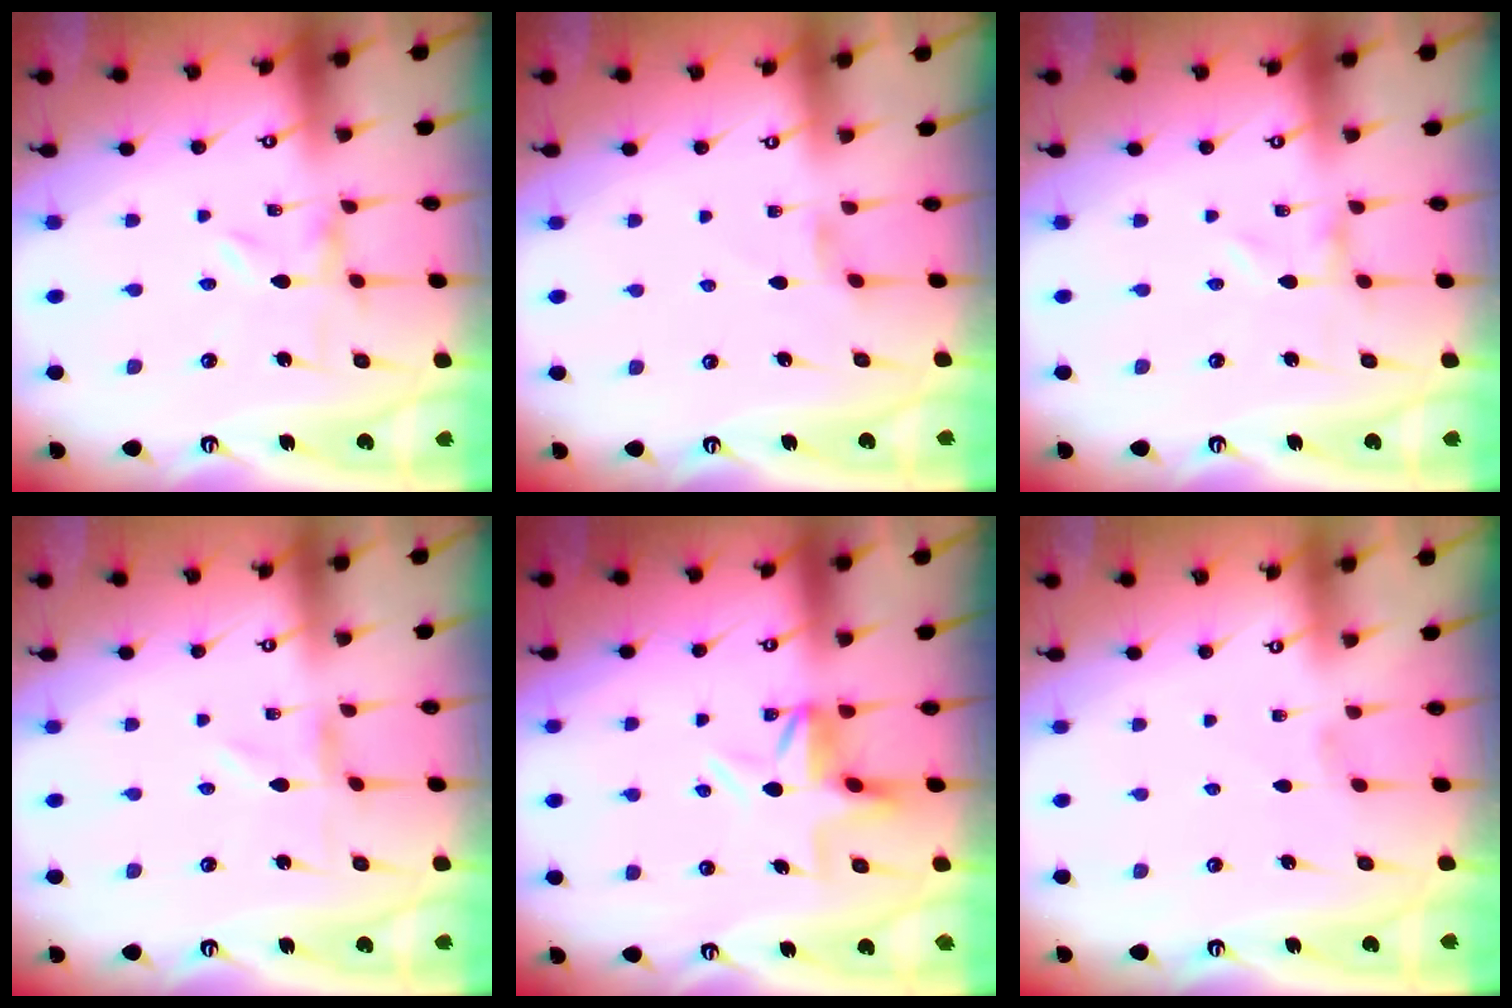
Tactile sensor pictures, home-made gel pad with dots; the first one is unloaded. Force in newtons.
{"total": 0.9, "press": 0.8, "slide": 0.4}
{"total": 0.0}
{"total": 0.8, "press": 0.8, "slide": 0.2}
{"total": 6.6, "press": 6.3, "slide": 2.1}
{"total": 1.0, "press": 0.9, "slide": 0.4}